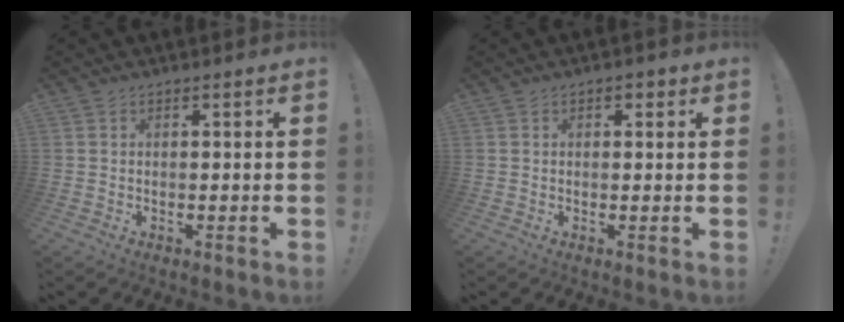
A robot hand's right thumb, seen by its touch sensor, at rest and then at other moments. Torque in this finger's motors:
{"motor_torque": [0.05, -0.08, 0.02, -0.03, 0.00]}